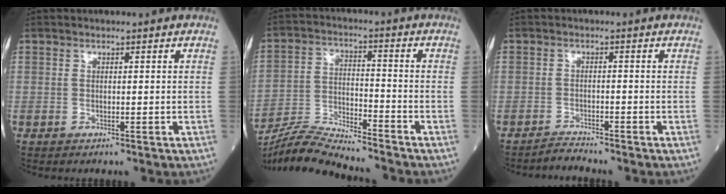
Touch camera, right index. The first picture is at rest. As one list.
[{"total": 10.4, "force": [-10.1, -0.9, 2.1], "torque": [-0.044, -0.002, -0.190]}, {"total": 1.9, "force": [-1.8, -0.3, -0.4], "torque": [0.013, -0.009, -0.033]}]